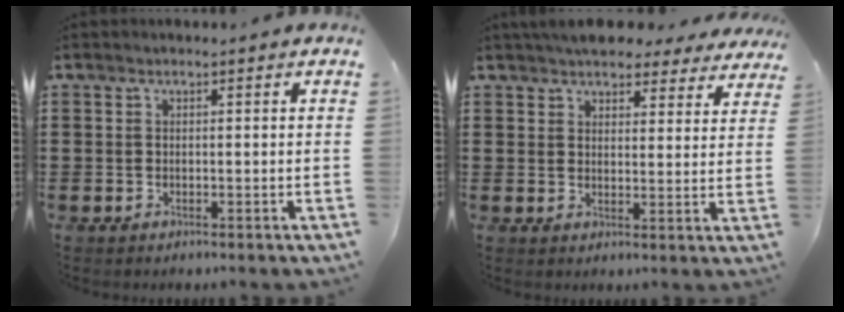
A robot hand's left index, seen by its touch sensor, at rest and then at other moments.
{"total": 5.5, "force": [5.2, 1.2, 1.4], "torque": [-0.037, -0.014, 0.094]}